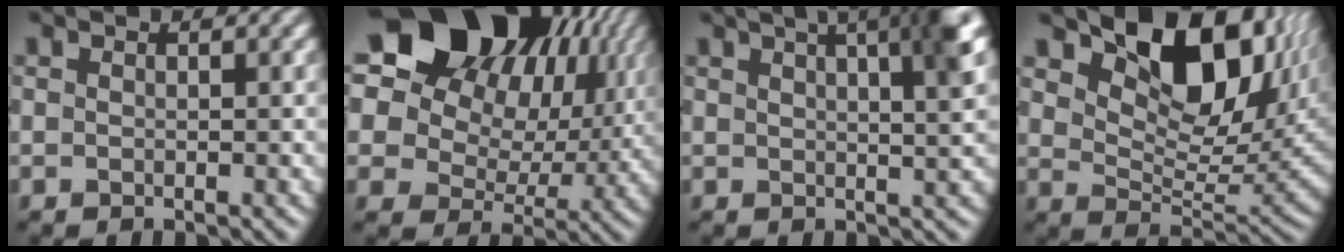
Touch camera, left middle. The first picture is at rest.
{"total": 22.2, "force": [10.7, 15.6, 11.5], "torque": [-0.222, 0.082, 0.150]}
{"total": 8.3, "force": [4.0, 3.1, 6.6], "torque": [-0.052, 0.047, 0.036]}
{"total": 10.5, "force": [6.2, 5.2, 6.7], "torque": [-0.098, 0.000, 0.104]}